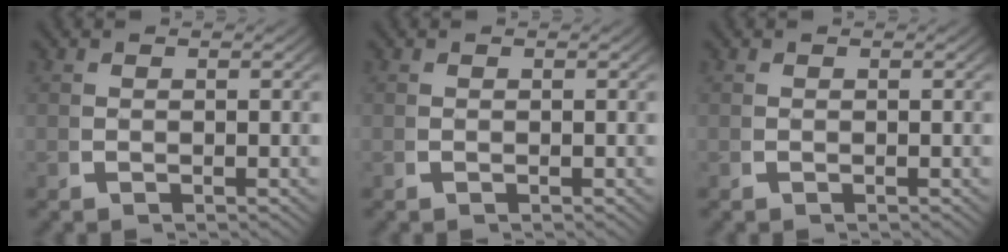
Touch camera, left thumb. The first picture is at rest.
{"total": 0.0}
{"total": 0.0}